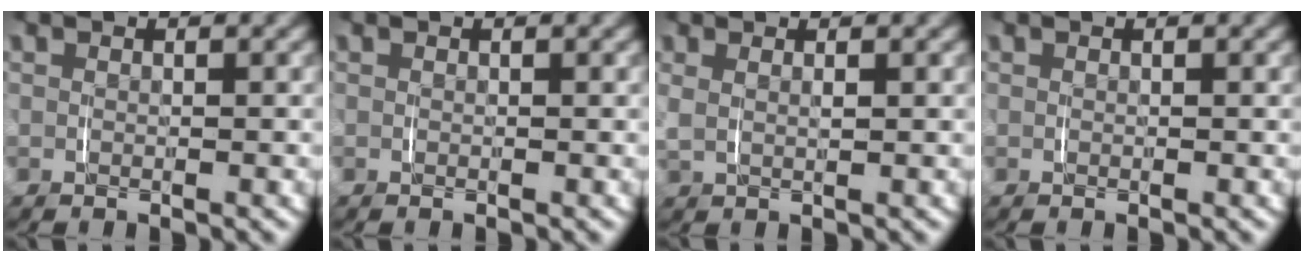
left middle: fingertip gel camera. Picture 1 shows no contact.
{"total": 0.0}
{"total": 1.7, "force": [0.6, 1.1, 1.2], "torque": [-0.036, -0.002, 0.015]}
{"total": 0.0}